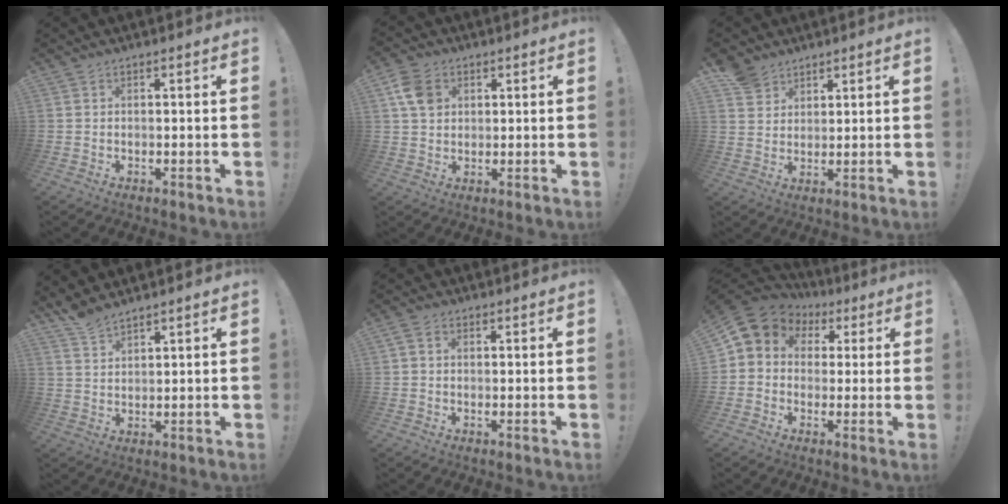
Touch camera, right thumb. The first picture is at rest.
{"total": 8.2, "force": [2.8, 6.6, 4.0], "torque": [-0.062, 0.002, 0.060]}
{"total": 6.0, "force": [4.2, 4.1, 1.0], "torque": [-0.017, -0.025, 0.082]}
{"total": 4.7, "force": [4.2, 1.0, 1.9], "torque": [-0.041, -0.023, 0.080]}
{"total": 2.3, "force": [0.3, 1.8, 1.4], "torque": [-0.023, 0.004, 0.005]}
{"total": 6.5, "force": [1.3, 6.0, 2.2], "torque": [-0.035, -0.008, 0.031]}